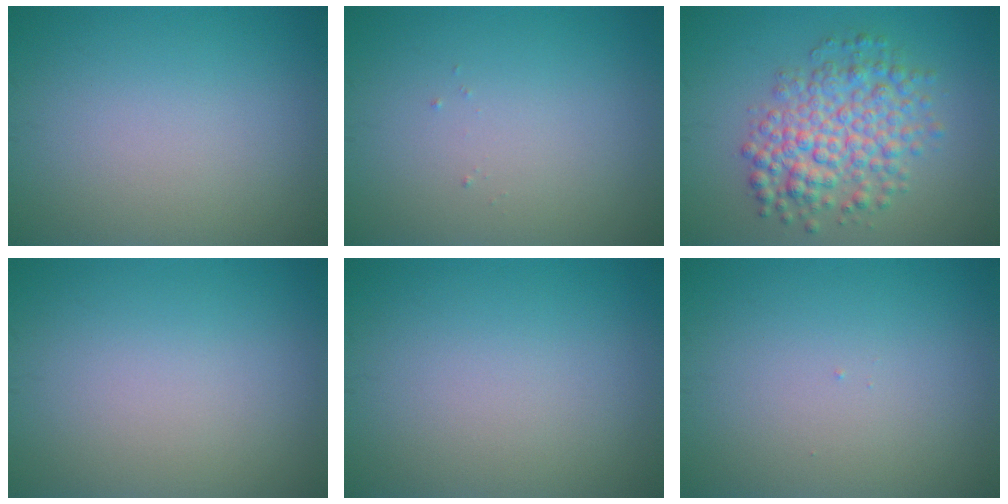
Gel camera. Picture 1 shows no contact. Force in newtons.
{"total": 0.0}
{"total": 6.2, "press": 6.2, "slide": 0.1}
{"total": 0.0}
{"total": 0.0}
{"total": 0.0}